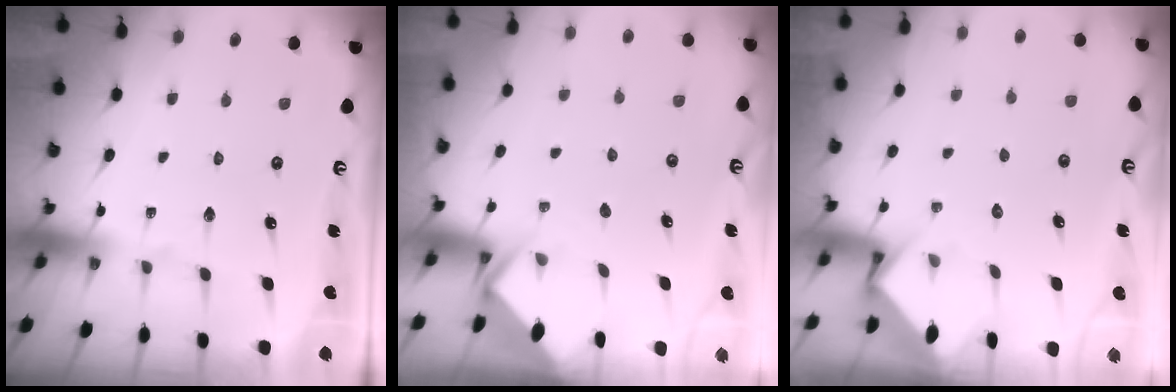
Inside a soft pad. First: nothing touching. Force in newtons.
{"total": 2.9, "press": 2.9, "slide": 0.2}
{"total": 3.7, "press": 3.7, "slide": 0.2}